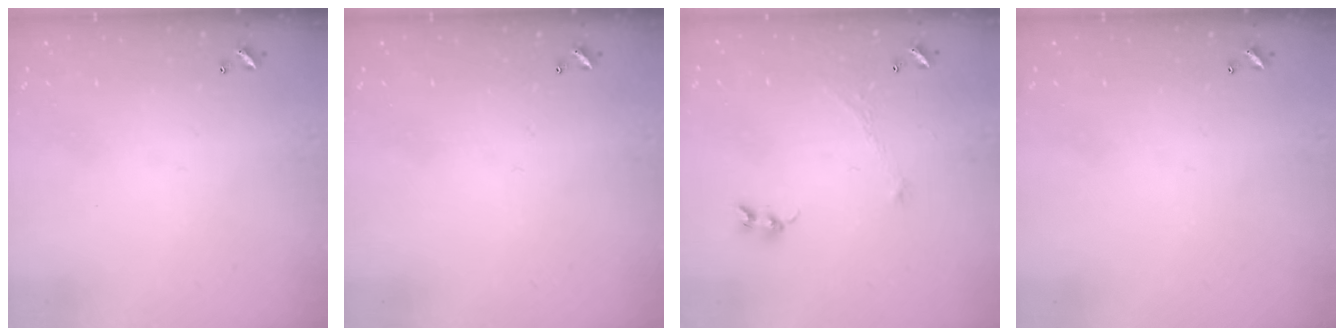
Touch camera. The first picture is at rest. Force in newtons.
{"total": 0.0}
{"total": 1.2, "press": 1.2, "slide": 0.1}
{"total": 0.0}